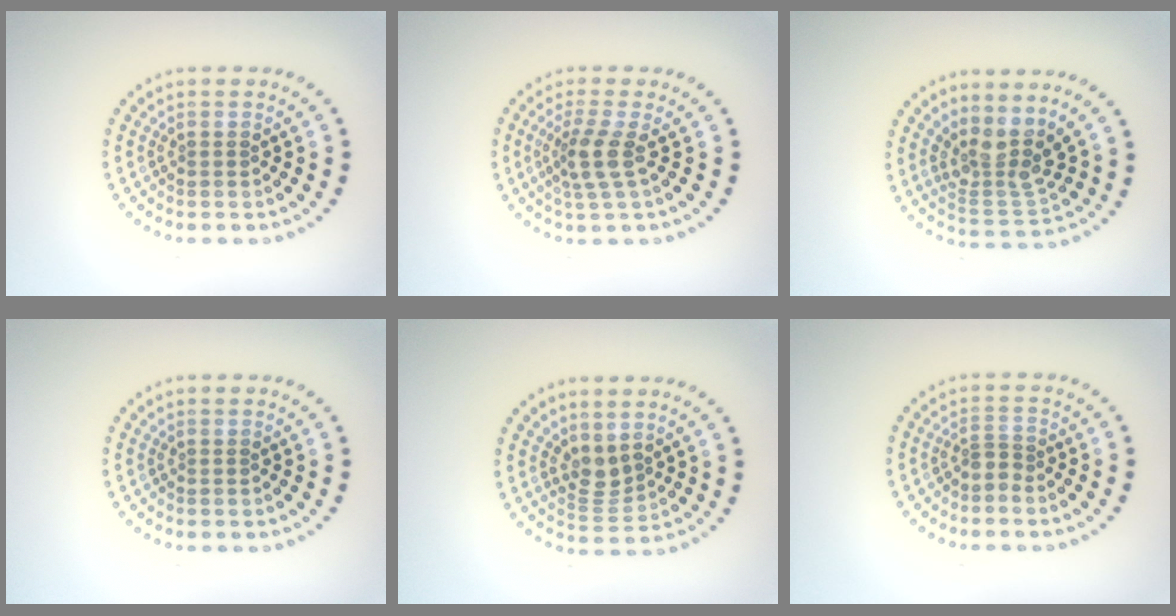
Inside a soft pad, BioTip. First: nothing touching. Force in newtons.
{"total": 2.9, "press": 2.1, "slide": 1.9}
{"total": 3.7, "press": 2.8, "slide": 2.3}
{"total": 0.0}
{"total": 2.3, "press": 1.8, "slide": 1.4}
{"total": 1.2, "press": 0.8, "slide": 0.9}